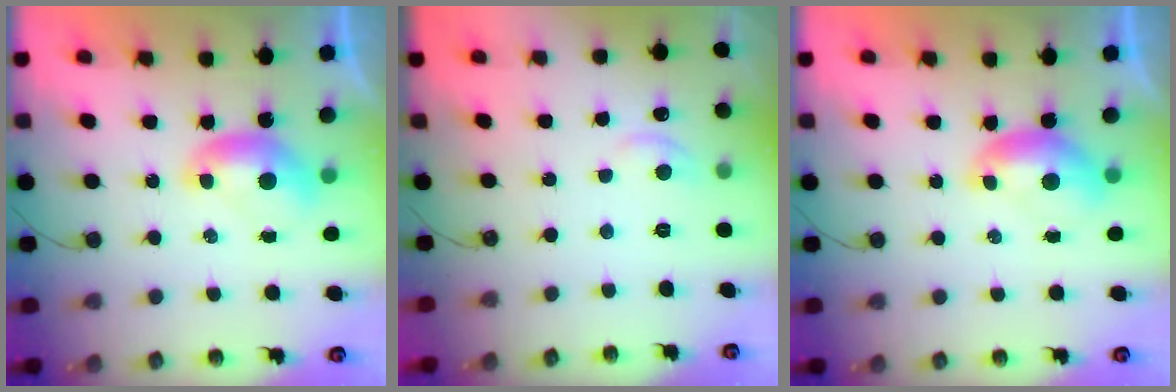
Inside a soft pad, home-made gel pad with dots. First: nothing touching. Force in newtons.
{"total": 1.5, "press": 1.2, "slide": 1.0}
{"total": 0.0}